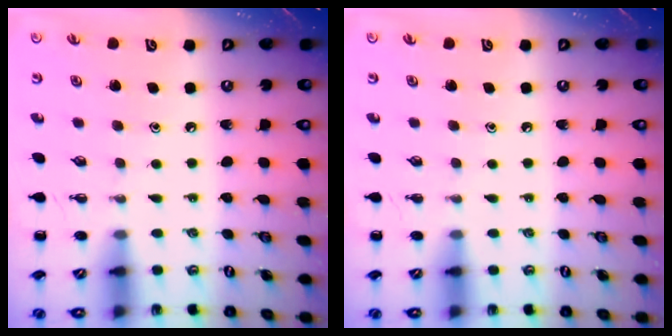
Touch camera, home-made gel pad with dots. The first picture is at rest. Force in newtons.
{"total": 0.0}